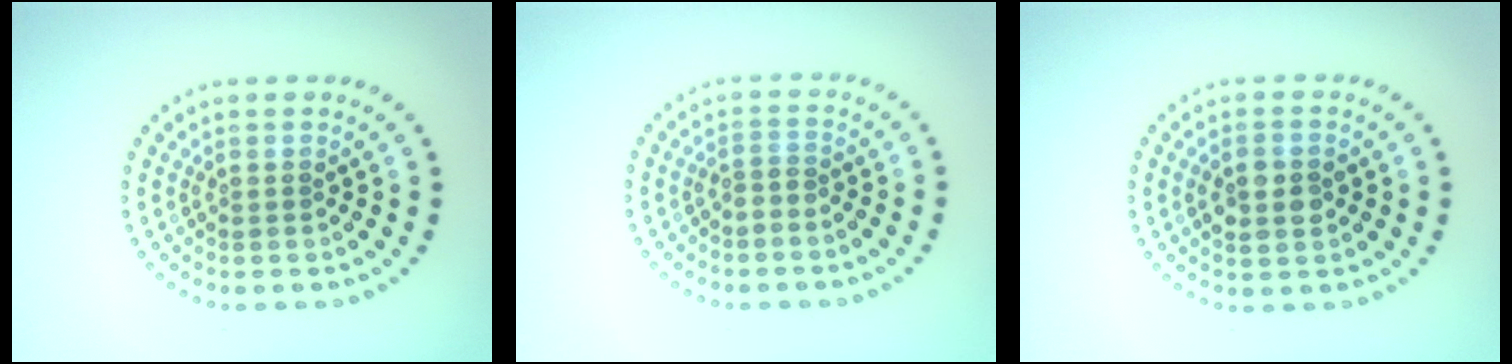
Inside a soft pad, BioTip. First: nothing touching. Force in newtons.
{"total": 0.8, "press": 0.4, "slide": 0.7}
{"total": 2.9, "press": 2.9, "slide": 0.2}